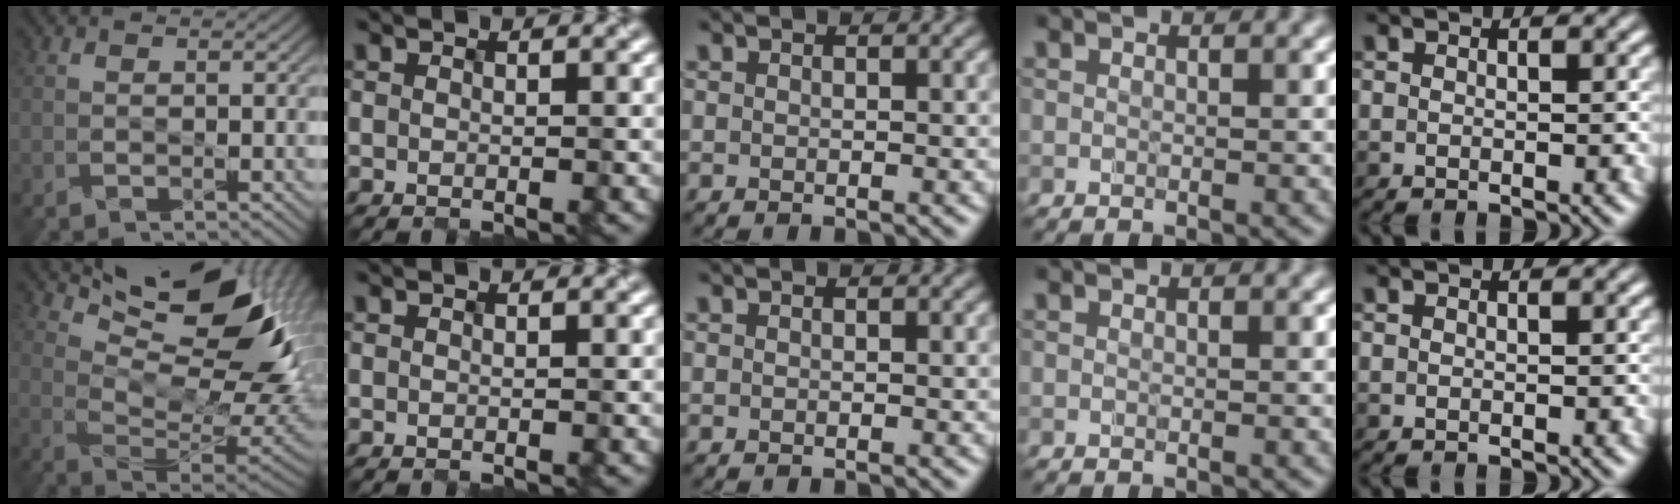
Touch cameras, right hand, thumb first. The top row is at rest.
{"thumb": {"total": 15.3, "force": [8.8, 5.7, 11.1], "torque": [-0.179, 0.001, 0.149]}}